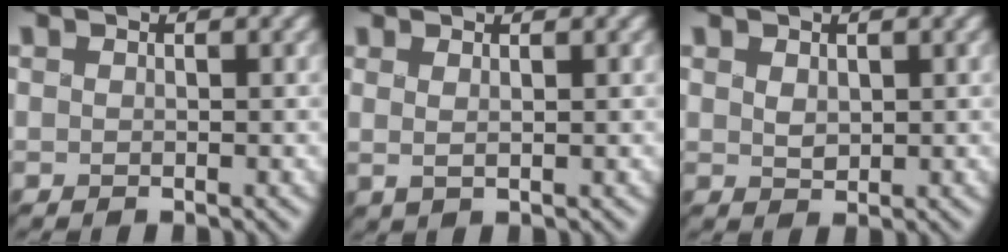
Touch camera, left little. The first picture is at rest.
{"total": 1.6, "force": [0.6, 0.6, 1.4], "torque": [-0.010, 0.001, -0.002]}
{"total": 1.1, "force": [0.4, 0.8, 0.7], "torque": [-0.014, -0.002, 0.010]}